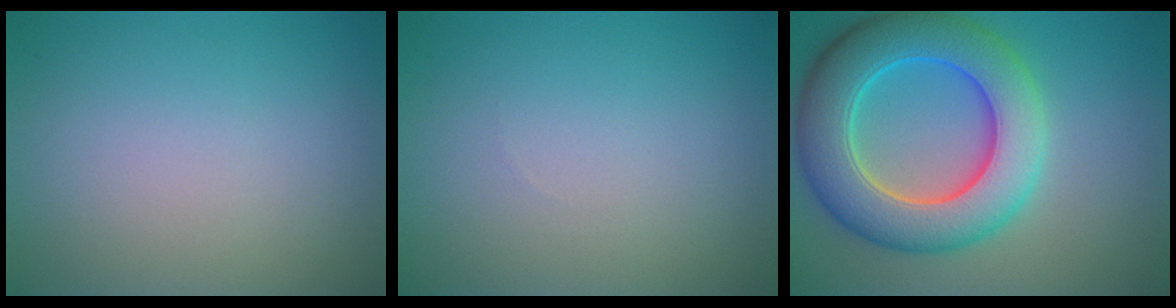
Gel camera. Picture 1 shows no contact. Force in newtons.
{"total": 0.0}
{"total": 10.0, "press": 10.0, "slide": 0.4}